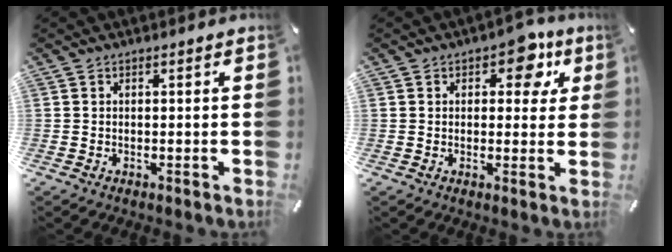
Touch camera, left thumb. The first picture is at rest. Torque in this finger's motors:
{"motor_torque": [0.93, 1.11, 0.55, -0.55, 0.19]}